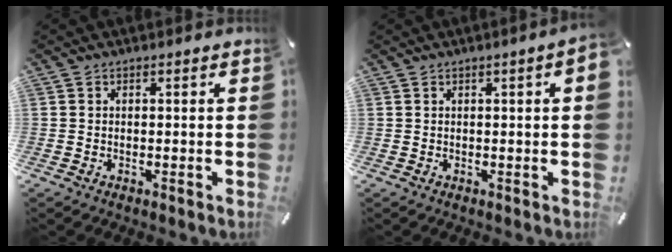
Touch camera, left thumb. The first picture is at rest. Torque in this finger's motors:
{"motor_torque": [2.29, 2.28, 1.62, -0.68, 0.06]}